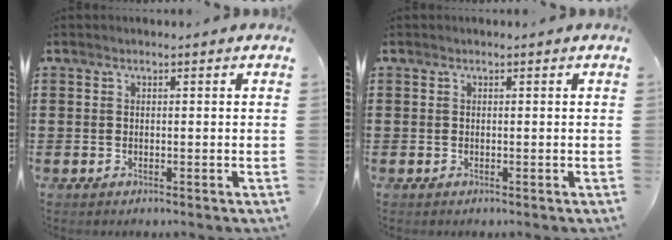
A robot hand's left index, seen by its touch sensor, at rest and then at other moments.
{"total": 0.0}